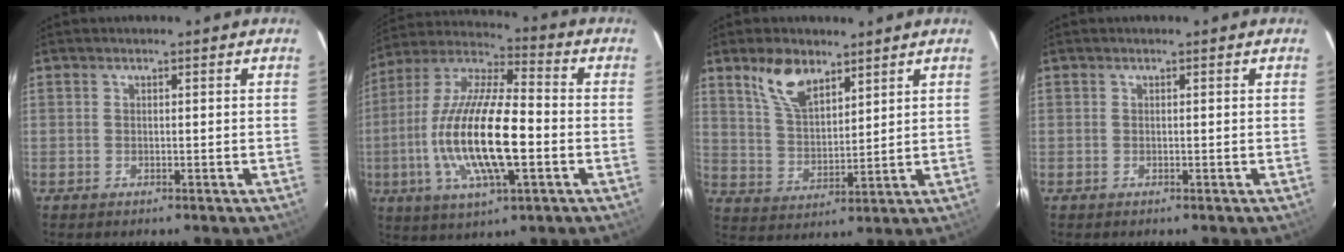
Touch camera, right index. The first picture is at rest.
{"total": 19.4, "force": [-3.8, 5.5, 18.2], "torque": [-0.360, -0.007, -0.078]}
{"total": 9.2, "force": [6.1, 4.4, 5.4], "torque": [-0.099, 0.011, 0.124]}
{"total": 0.0}